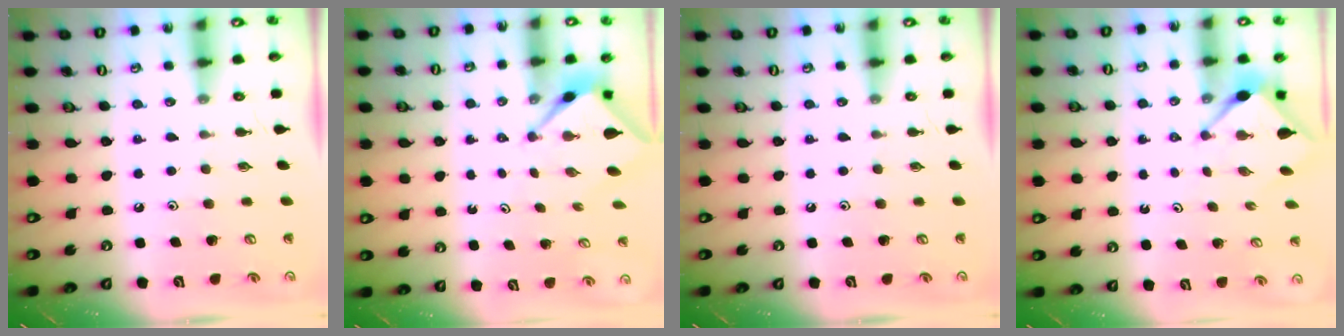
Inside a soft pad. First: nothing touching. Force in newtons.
{"total": 2.5, "press": 2.5, "slide": 0.2}
{"total": 0.0}
{"total": 2.9, "press": 2.9, "slide": 0.3}